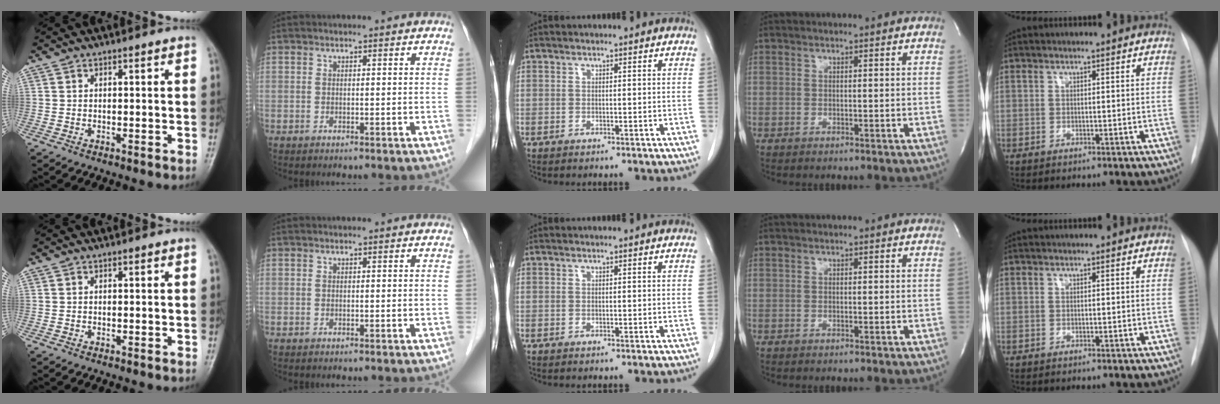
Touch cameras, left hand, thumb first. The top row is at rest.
{}